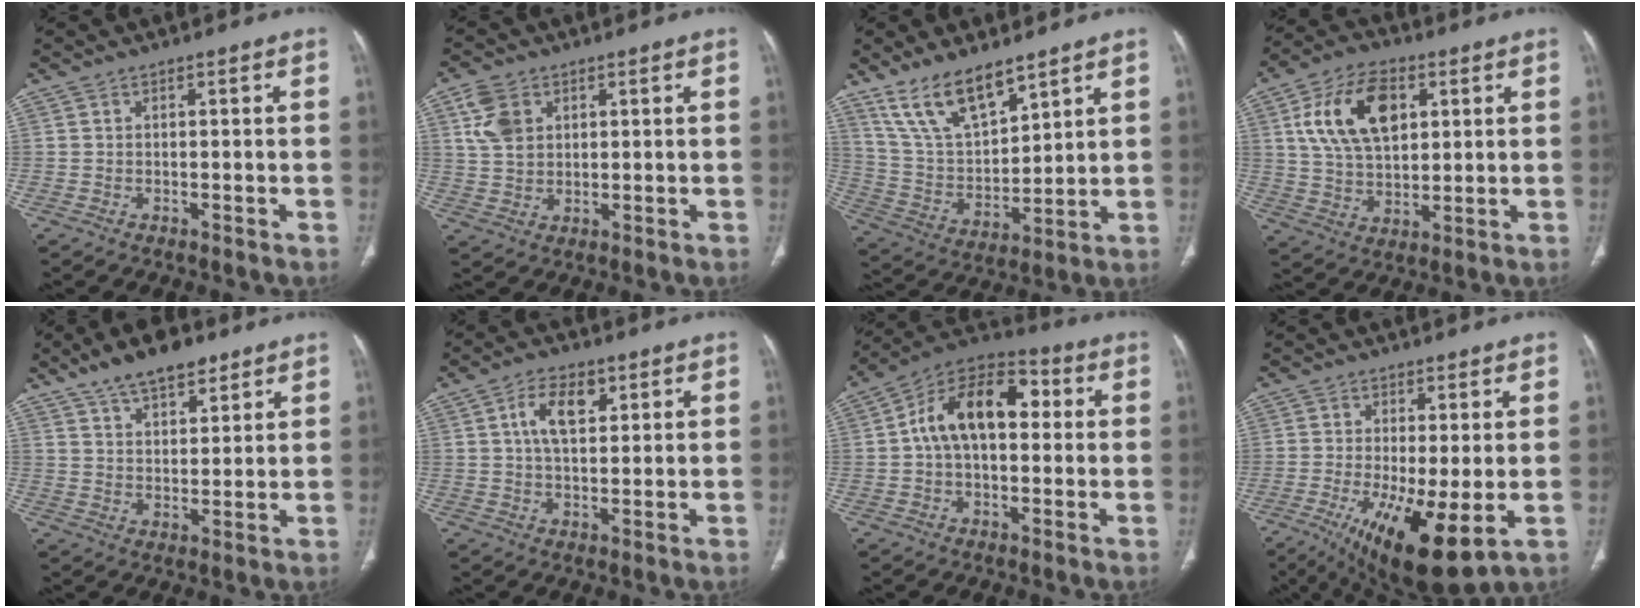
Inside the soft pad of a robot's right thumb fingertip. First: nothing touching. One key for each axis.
{"total": 6.8, "fx": 2.8, "fy": 4.8, "fz": 3.9, "tx": -0.067, "ty": -0.005, "tz": 0.058}
{"total": 14.3, "fx": 10.3, "fy": 5.6, "fz": 8.3, "tx": -0.129, "ty": -0.049, "tz": 0.213}
{"total": 15.5, "fx": 4.9, "fy": 9.5, "fz": 11.2, "tx": -0.181, "ty": -0.005, "tz": 0.092}
{"total": 11.7, "fx": 8.1, "fy": 5.2, "fz": 6.7, "tx": -0.082, "ty": -0.034, "tz": 0.135}
{"total": 7.3, "fx": 2.8, "fy": 4.0, "fz": 5.5, "tx": -0.085, "ty": -0.003, "tz": 0.049}
{"total": 15.8, "fx": 2.1, "fy": 9.7, "fz": 12.4, "tx": -0.184, "ty": 0.039, "tz": 0.025}
{"total": 14.1, "fx": -3.9, "fy": 4.2, "fz": 12.9, "tx": -0.226, "ty": -0.026, "tz": -0.050}